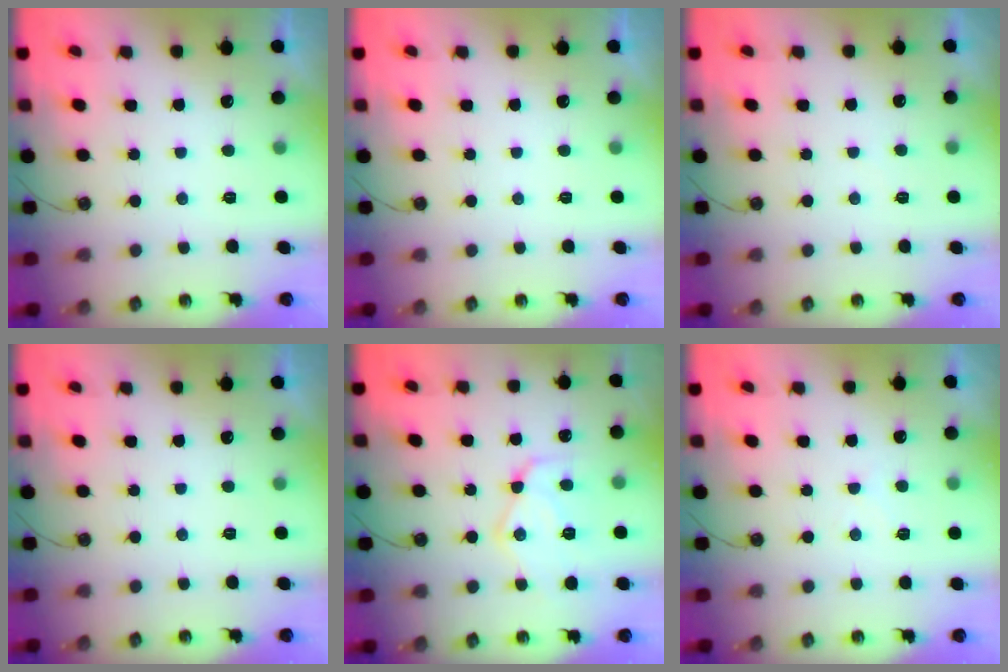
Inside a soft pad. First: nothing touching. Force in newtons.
{"total": 0.0}
{"total": 2.3, "press": 2.3, "slide": 0.4}
{"total": 0.0}
{"total": 14.7, "press": 14.6, "slide": 1.3}
{"total": 3.5, "press": 3.4, "slide": 0.5}